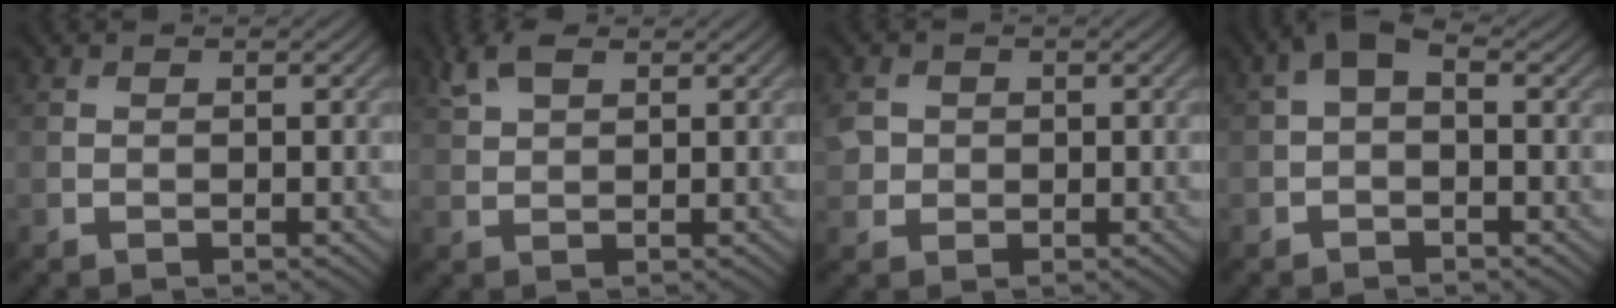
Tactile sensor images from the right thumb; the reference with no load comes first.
{"total": 3.8, "force": [2.3, 1.7, 2.4], "torque": [-0.063, 0.012, 0.047]}
{"total": 3.3, "force": [0.2, 3.0, 1.2], "torque": [-0.036, 0.000, 0.002]}
{"total": 2.9, "force": [0.3, 1.7, 2.4], "torque": [-0.049, 0.012, -0.003]}